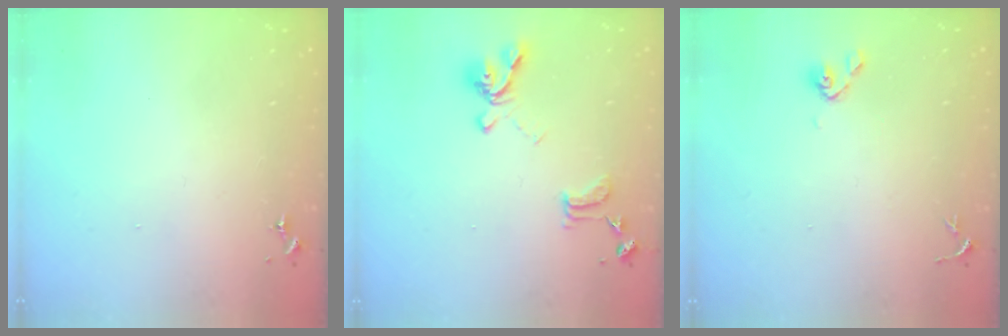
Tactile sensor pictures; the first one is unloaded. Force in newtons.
{"total": 15.5, "press": 15.4, "slide": 1.6}
{"total": 5.9, "press": 5.4, "slide": 2.4}